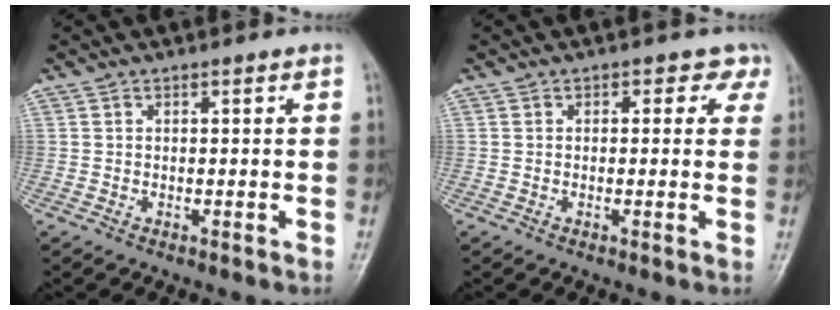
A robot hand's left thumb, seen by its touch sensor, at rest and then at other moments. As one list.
[{"total": 2.7, "force": [1.3, 2.1, 1.2], "torque": [0.024, 0.001, 0.001]}]